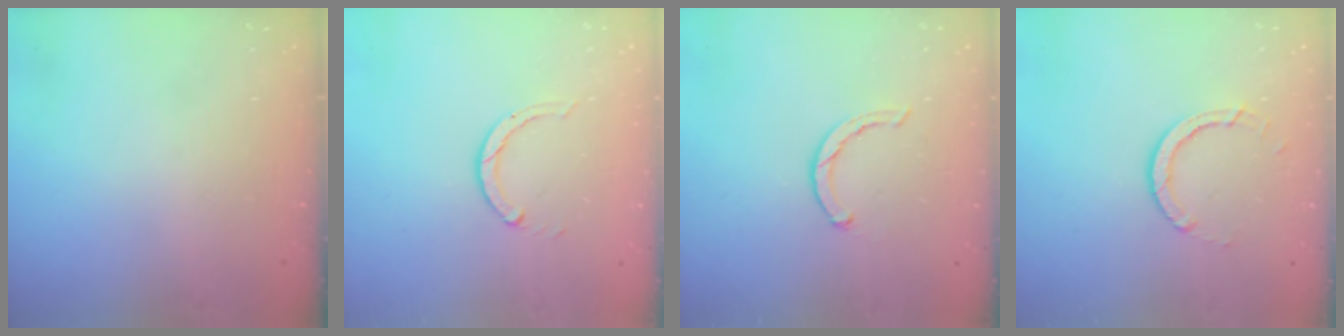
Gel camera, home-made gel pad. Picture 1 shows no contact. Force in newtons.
{"total": 3.2, "press": 3.1, "slide": 0.4}
{"total": 2.3, "press": 2.2, "slide": 0.5}
{"total": 5.6, "press": 5.6, "slide": 0.2}